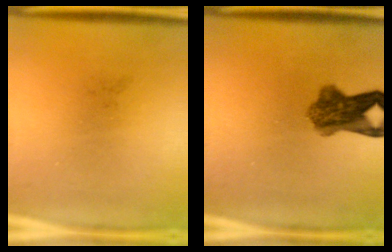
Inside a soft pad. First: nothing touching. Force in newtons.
{"total": 6.6}